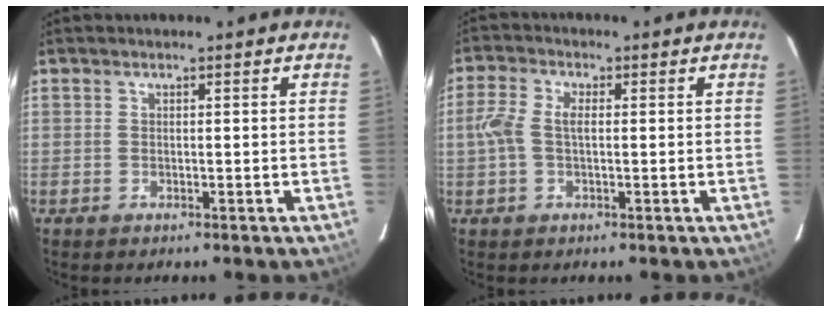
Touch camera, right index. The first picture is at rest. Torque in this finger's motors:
{"motor_torque": [0.14, 0.00, 0.25, 0.07]}